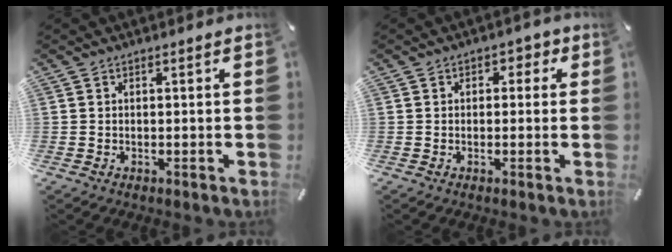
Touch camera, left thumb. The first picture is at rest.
{"total": 2.0, "force": [-0.2, 1.8, 1.0], "torque": [-0.005, 0.004, -0.011]}